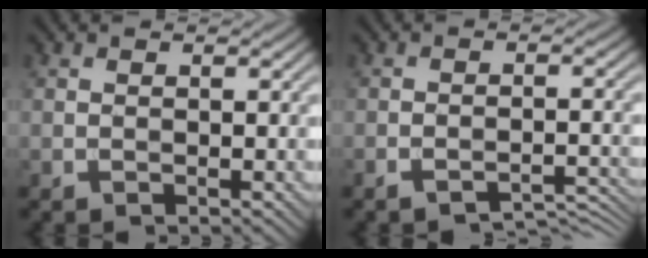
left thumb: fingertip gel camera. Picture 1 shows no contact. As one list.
[{"total": 3.5, "force": [-3.2, 0.6, 1.4], "torque": [-0.021, 0.003, -0.048]}]